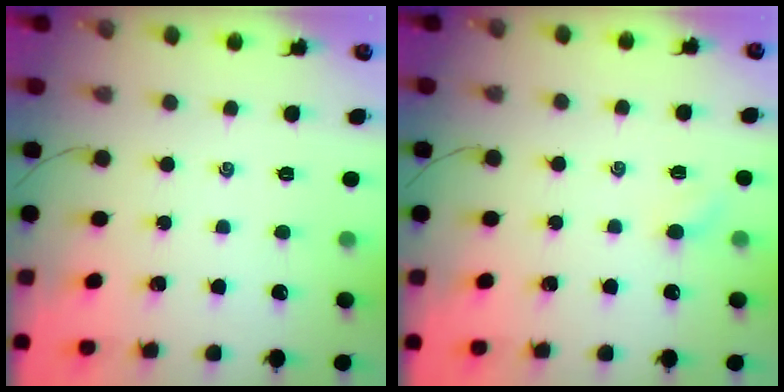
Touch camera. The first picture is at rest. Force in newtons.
{"total": 3.1, "press": 3.0, "slide": 0.7}